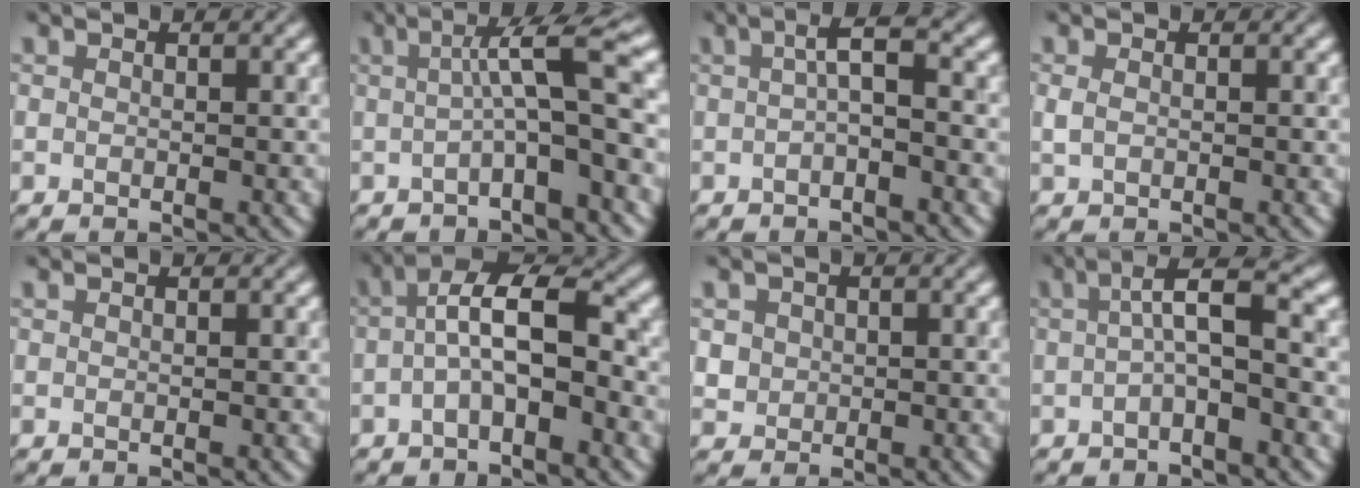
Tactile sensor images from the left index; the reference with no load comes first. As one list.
[{"total": 6.0, "force": [-0.1, 0.9, 5.9], "torque": [-0.082, 0.021, -0.009]}, {"total": 2.3, "force": [-0.2, 0.3, 2.3], "torque": [-0.039, 0.008, -0.005]}, {"total": 0.9, "force": [0.0, 0.6, 0.6], "torque": [-0.015, 0.004, -0.001]}, {"total": 0.0}, {"total": 5.3, "force": [-0.8, 1.9, 4.9], "torque": [-0.087, 0.023, -0.021]}, {"total": 1.3, "force": [0.2, 1.3, 0.1], "torque": [0.007, 0.002, 0.009]}, {"total": 3.3, "force": [-0.1, 0.4, 3.2], "torque": [-0.053, 0.017, -0.007]}]